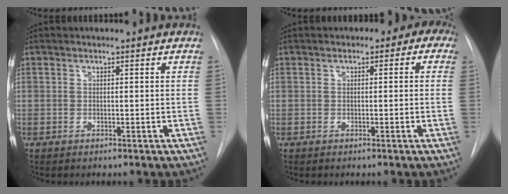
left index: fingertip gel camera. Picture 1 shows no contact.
{"total": 3.4, "force": [0.9, 2.3, 2.3], "torque": [-0.014, 0.021, 0.003]}